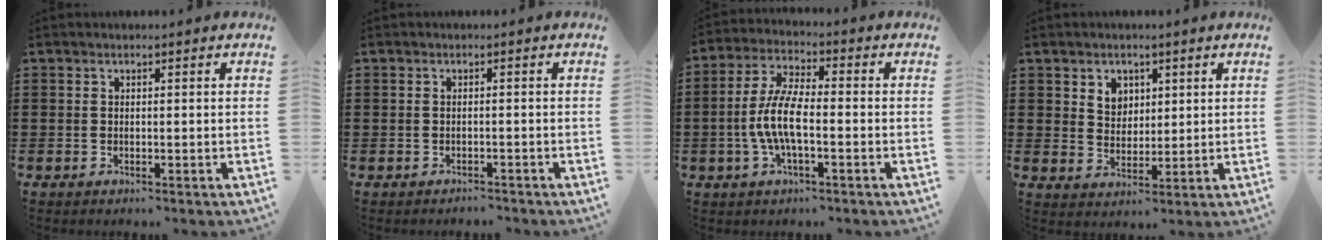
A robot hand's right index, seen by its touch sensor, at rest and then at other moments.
{"total": 0.9, "force": [-0.9, 0.2, -0.1], "torque": [-0.001, 0.004, -0.021]}
{"total": 7.8, "force": [-1.9, 2.5, 7.1], "torque": [-0.171, -0.014, -0.043]}
{"total": 3.9, "force": [2.1, 3.1, 1.3], "torque": [-0.039, 0.012, 0.037]}